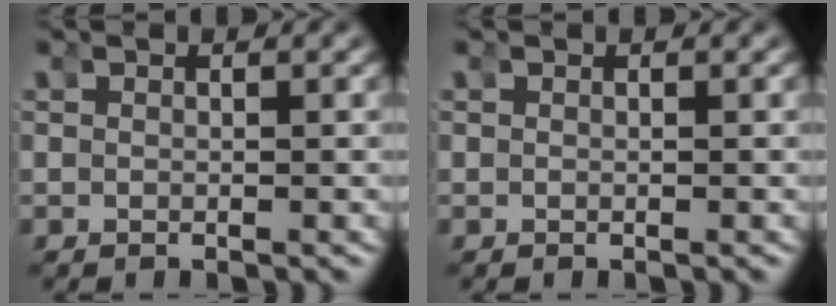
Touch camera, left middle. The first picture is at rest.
{"total": 0.0}